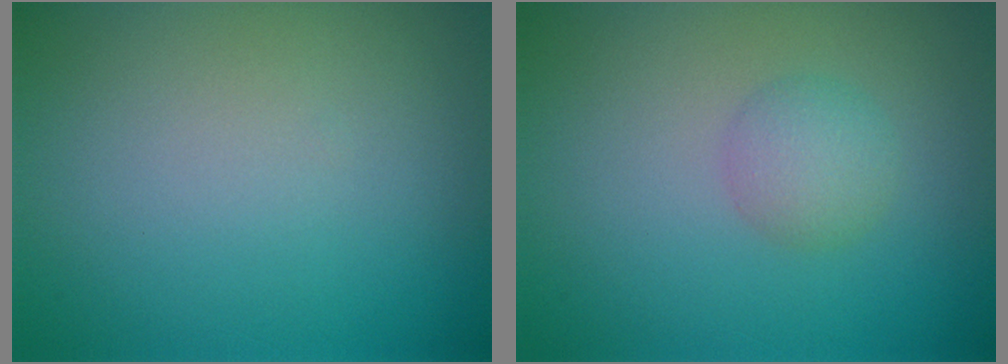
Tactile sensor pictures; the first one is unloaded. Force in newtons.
{"total": 2.0, "press": 2.0, "slide": 0.2}